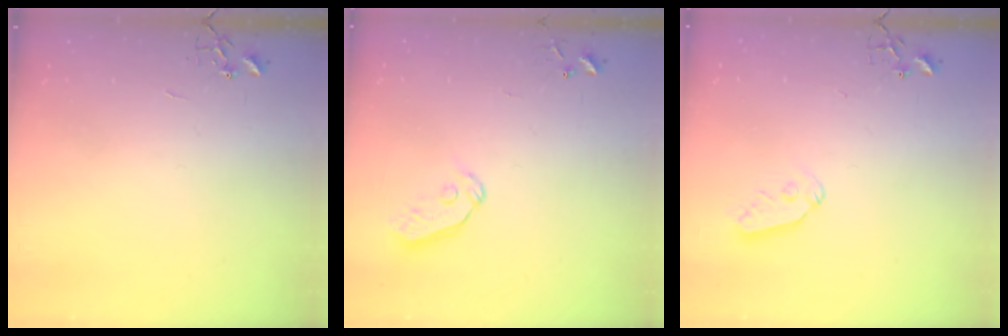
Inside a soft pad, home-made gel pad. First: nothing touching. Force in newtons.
{"total": 4.4, "press": 4.4, "slide": 0.5}
{"total": 7.4, "press": 7.4, "slide": 0.5}